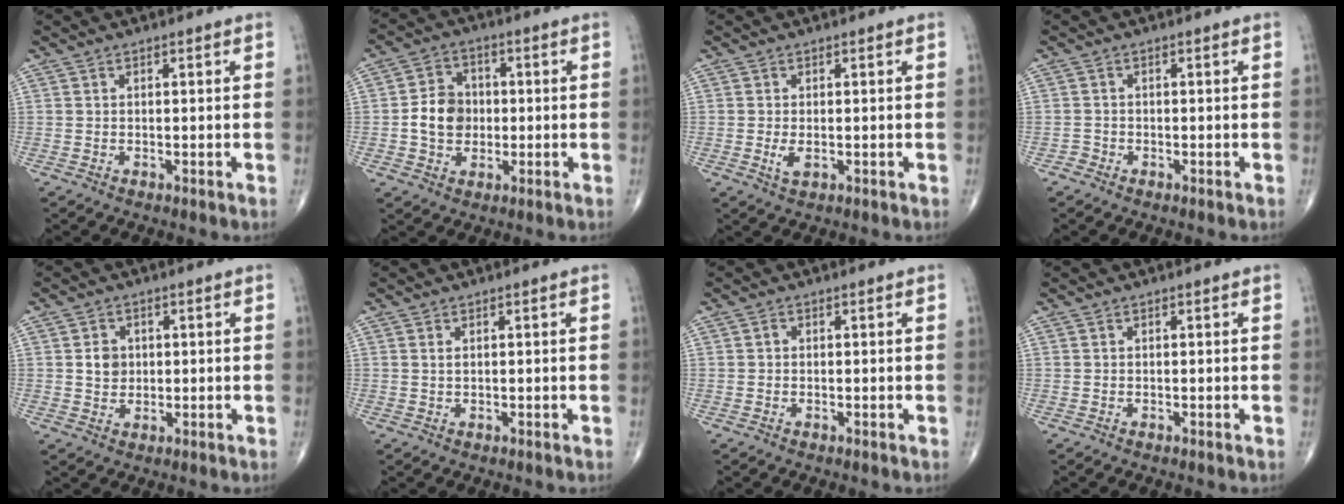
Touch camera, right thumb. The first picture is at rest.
{"total": 8.0, "force": [-0.6, 6.5, 4.5], "torque": [-0.055, 0.014, -0.016]}
{"total": 2.0, "force": [-0.3, 1.0, 1.7], "torque": [-0.036, -0.005, -0.004]}
{"total": 1.0, "force": [-0.7, 0.7, -0.2], "torque": [0.009, 0.004, -0.021]}
{"total": 3.7, "force": [0.6, 3.1, 1.8], "torque": [-0.013, -0.001, 0.011]}
{"total": 0.7, "force": [0.3, 0.3, 0.6], "torque": [-0.012, 0.003, 0.008]}
{"total": 0.7, "force": [0.0, 0.6, 0.3], "torque": [-0.004, 0.001, -0.001]}
{"total": 0.0}